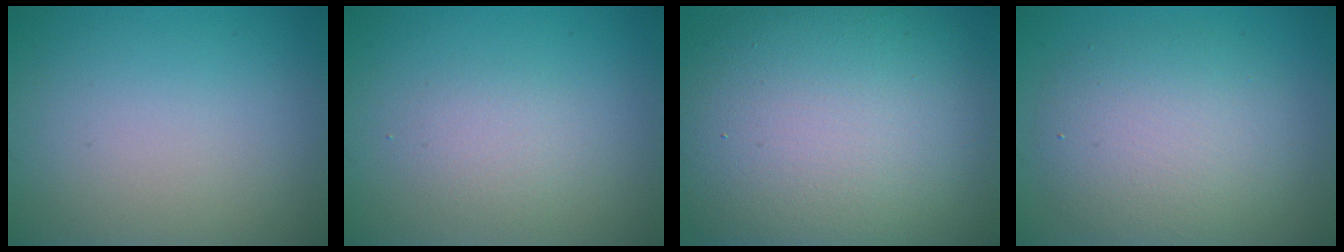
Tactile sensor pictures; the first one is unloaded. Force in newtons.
{"total": 1.7, "press": 1.7, "slide": 0.2}
{"total": 16.2, "press": 16.1, "slide": 1.0}
{"total": 5.8, "press": 5.8, "slide": 0.4}